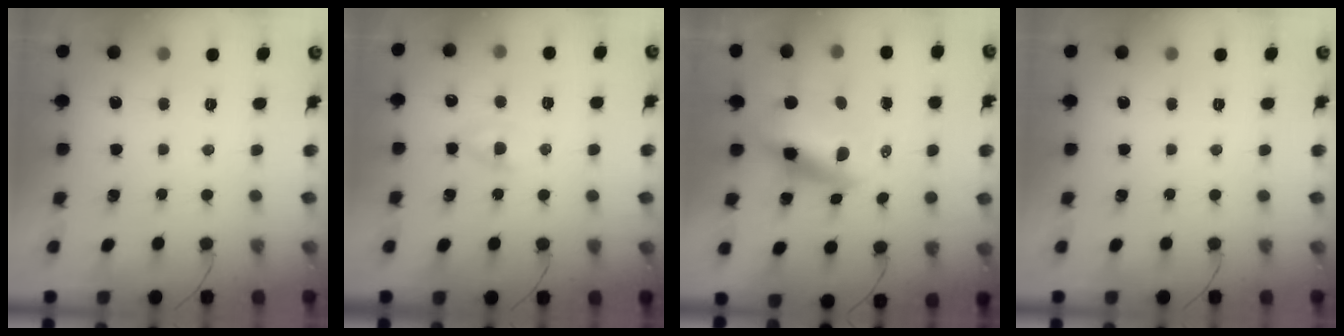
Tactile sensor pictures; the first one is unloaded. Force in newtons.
{"total": 2.9, "press": 2.7, "slide": 1.0}
{"total": 9.3, "press": 9.0, "slide": 2.6}
{"total": 0.0}